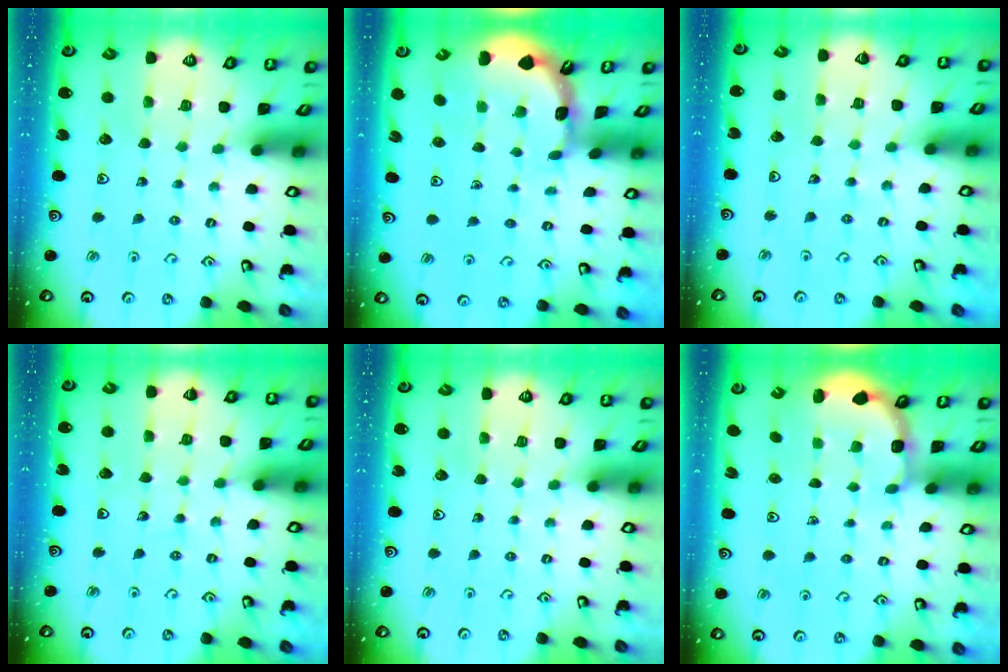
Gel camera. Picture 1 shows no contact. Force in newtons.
{"total": 1.7, "press": 1.7, "slide": 0.1}
{"total": 2.6, "press": 2.6, "slide": 0.2}
{"total": 2.5, "press": 2.5, "slide": 0.2}
{"total": 0.0}
{"total": 3.0, "press": 2.3, "slide": 1.8}